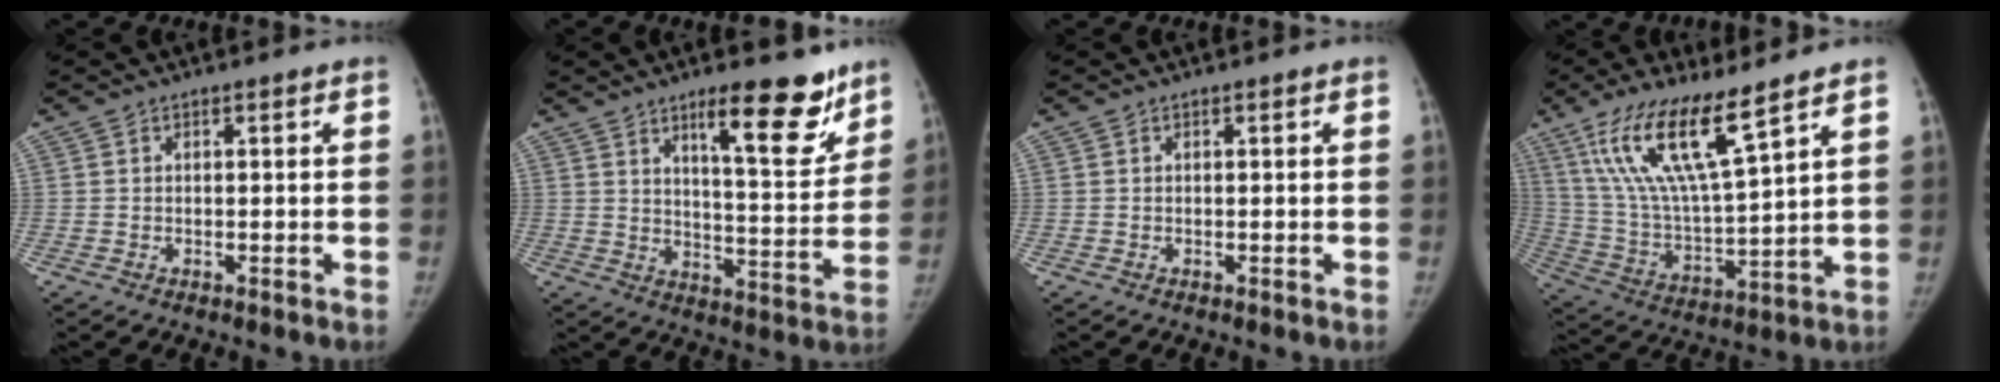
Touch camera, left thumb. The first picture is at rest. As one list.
[{"total": 14.3, "force": [9.3, 3.9, 10.2], "torque": [-0.108, -0.066, 0.142]}, {"total": 0.0}, {"total": 17.2, "force": [10.4, 3.3, 13.3], "torque": [-0.254, -0.052, 0.209]}]